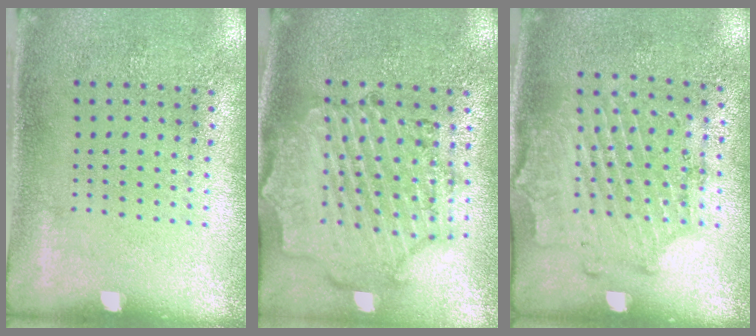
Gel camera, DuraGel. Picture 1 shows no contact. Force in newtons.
{"total": 1.6, "press": 1.6, "slide": 0.4}
{"total": 1.7, "press": 1.4, "slide": 0.9}